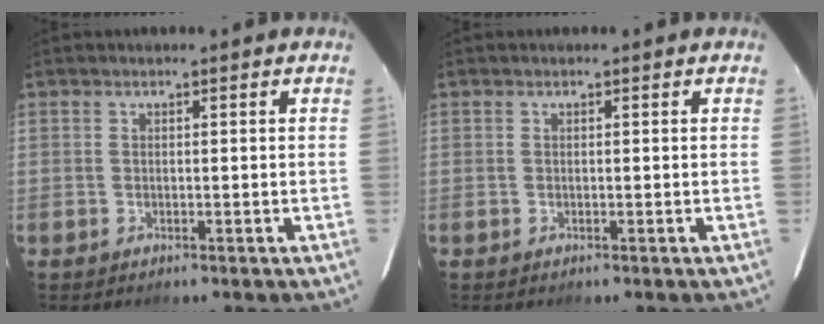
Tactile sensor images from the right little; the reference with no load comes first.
{"total": 0.0}